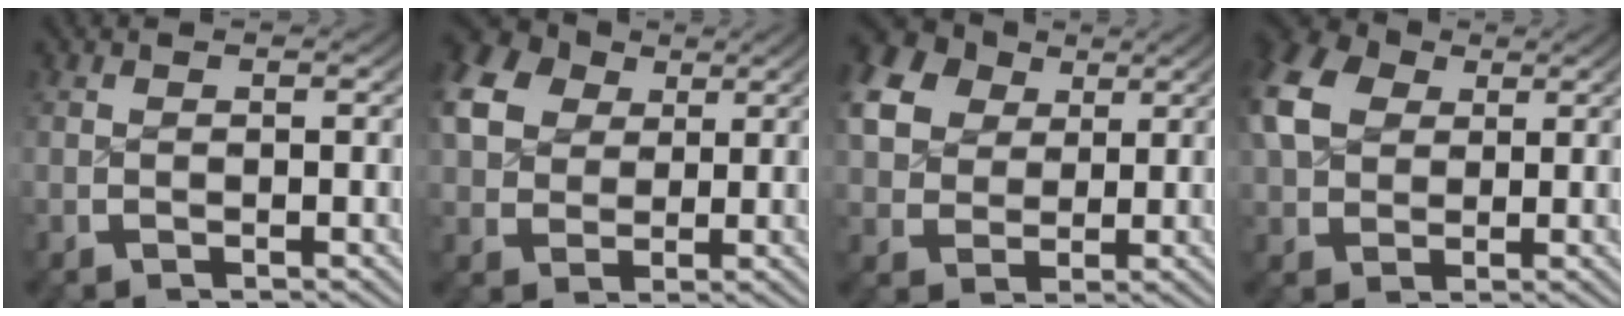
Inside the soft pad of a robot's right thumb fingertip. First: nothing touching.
{"total": 10.1, "force": [4.0, 7.9, 4.9], "torque": [-0.108, 0.006, 0.063]}
{"total": 11.3, "force": [4.5, 8.9, 5.3], "torque": [-0.120, 0.006, 0.068]}
{"total": 7.7, "force": [3.1, 5.7, 4.2], "torque": [-0.103, -0.001, 0.056]}